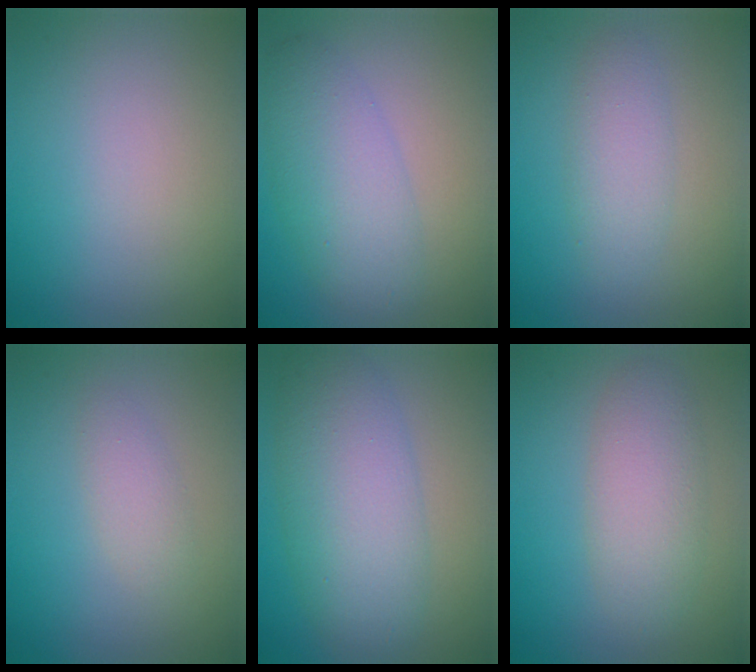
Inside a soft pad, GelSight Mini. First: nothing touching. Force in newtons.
{"total": 5.0, "press": 5.0, "slide": 0.1}
{"total": 2.7, "press": 2.7, "slide": 0.1}
{"total": 1.7, "press": 1.7, "slide": 0.1}
{"total": 7.3, "press": 7.3, "slide": 0.1}
{"total": 4.0, "press": 4.0, "slide": 0.1}